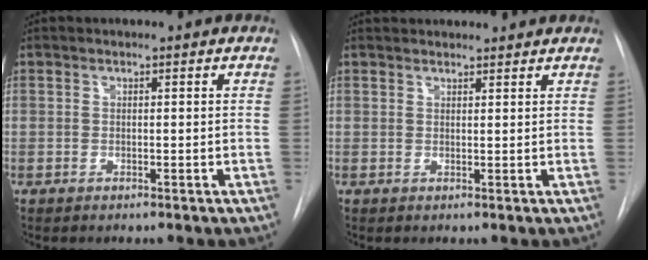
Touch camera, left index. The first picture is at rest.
{"total": 4.9, "force": [4.7, 0.9, 1.3], "torque": [-0.012, 0.031, 0.052]}